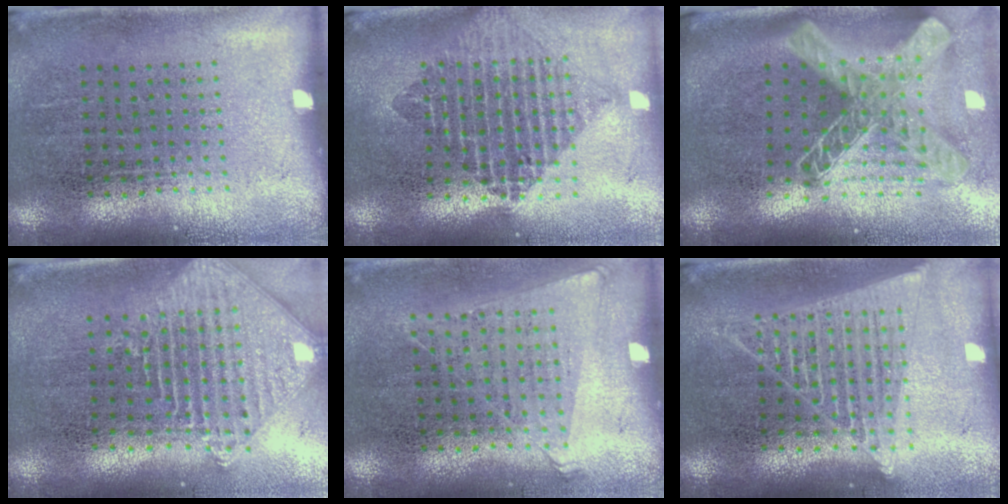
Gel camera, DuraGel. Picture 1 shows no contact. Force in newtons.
{"total": 2.1, "press": 1.7, "slide": 1.2}
{"total": 2.8, "press": 2.0, "slide": 2.0}
{"total": 2.2, "press": 1.8, "slide": 1.3}
{"total": 1.0, "press": 0.9, "slide": 0.5}
{"total": 1.9, "press": 1.7, "slide": 0.8}